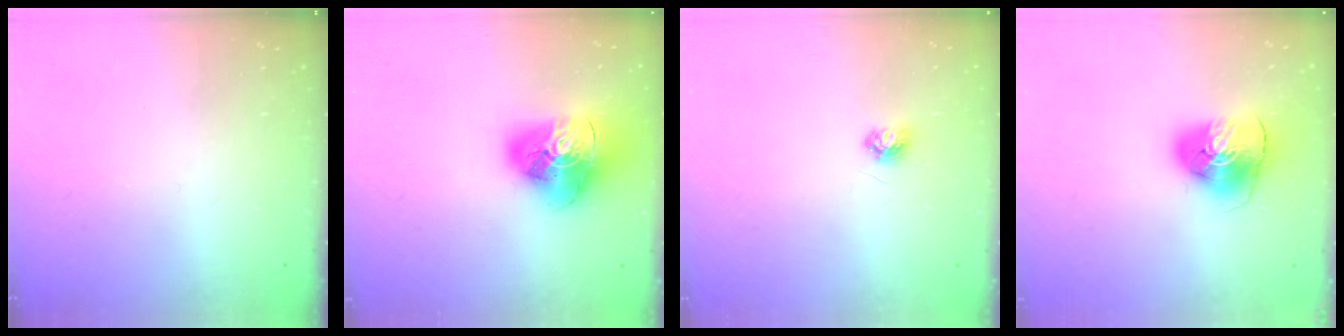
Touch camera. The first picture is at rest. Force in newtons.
{"total": 19.0, "press": 18.8, "slide": 2.2}
{"total": 3.9, "press": 3.9, "slide": 0.4}
{"total": 9.7, "press": 9.6, "slide": 1.4}